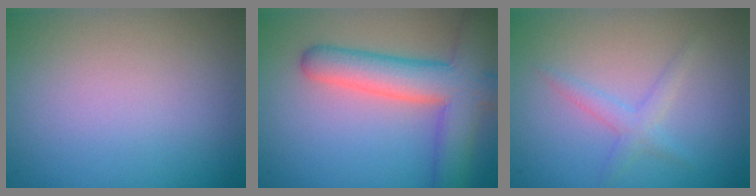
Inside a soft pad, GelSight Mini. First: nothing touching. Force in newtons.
{"total": 7.6, "press": 7.5, "slide": 0.4}
{"total": 1.8, "press": 1.8, "slide": 0.1}